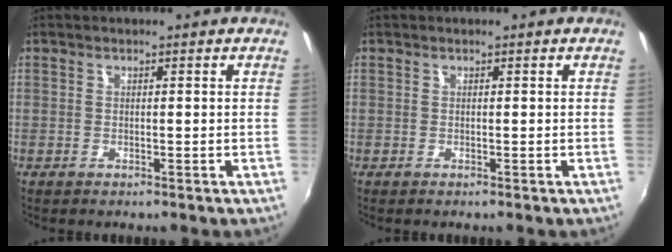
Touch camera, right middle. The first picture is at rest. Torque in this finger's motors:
{"motor_torque": [0.01, -0.06, 0.01, 0.00]}